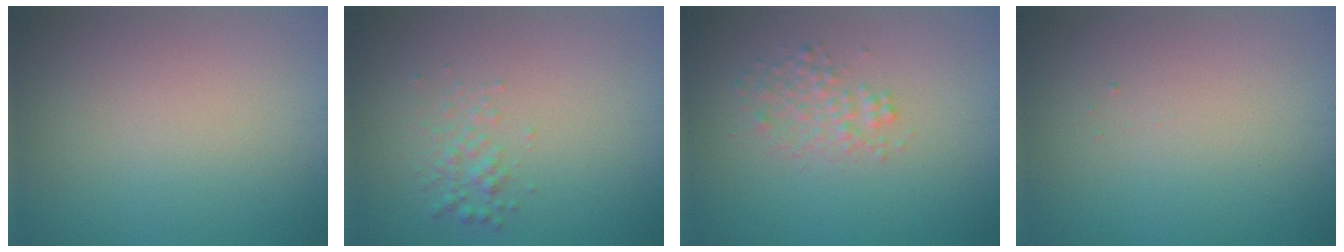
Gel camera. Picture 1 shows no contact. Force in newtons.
{"total": 1.7, "press": 1.7, "slide": 0.1}
{"total": 2.0, "press": 2.0, "slide": 0.1}
{"total": 0.0}